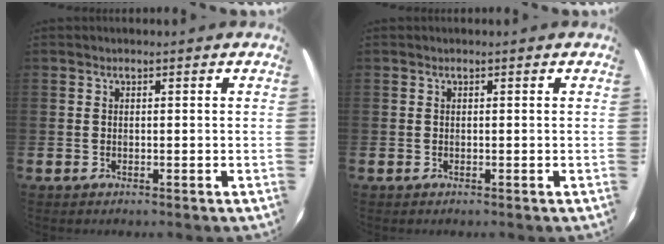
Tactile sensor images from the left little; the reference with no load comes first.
{"total": 0.0}